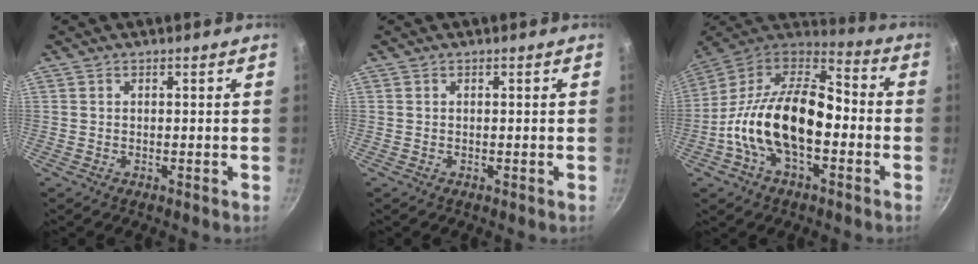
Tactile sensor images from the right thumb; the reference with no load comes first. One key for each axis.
{"total": 0.0}
{"total": 21.9, "fx": -4.3, "fy": 12.3, "fz": 17.6, "tx": -0.297, "ty": 0.054, "tz": -0.094}